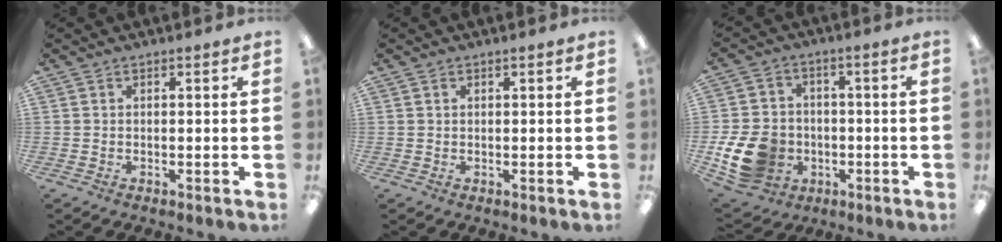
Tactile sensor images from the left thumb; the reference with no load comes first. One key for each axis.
{"total": 0.5, "fx": 0.3, "fy": 0.3, "fz": 0.3, "tx": -0.007, "ty": 0.004, "tz": 0.004}
{"total": 13.4, "fx": -3.9, "fy": 11.0, "fz": 6.7, "tx": -0.153, "ty": 0.022, "tz": -0.063}